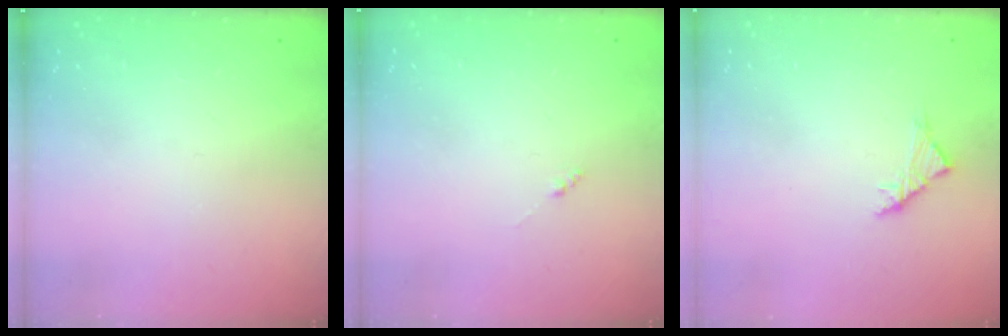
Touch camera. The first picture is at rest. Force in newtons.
{"total": 0.0}
{"total": 2.8, "press": 2.6, "slide": 0.8}